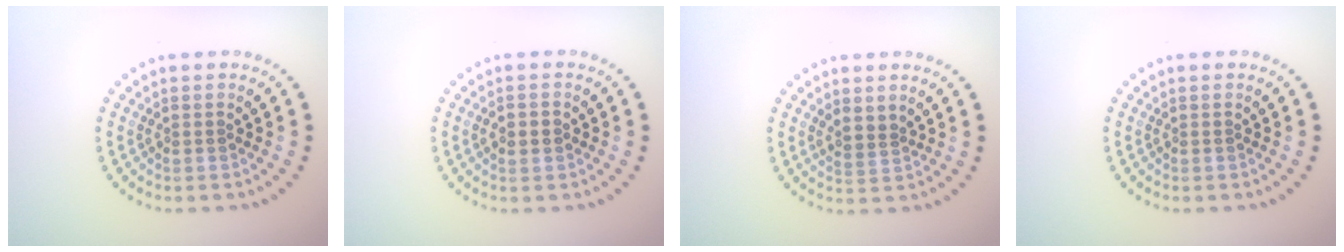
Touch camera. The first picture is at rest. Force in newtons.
{"total": 1.8, "press": 1.8, "slide": 0.1}
{"total": 1.1, "press": 0.9, "slide": 0.7}
{"total": 0.0}